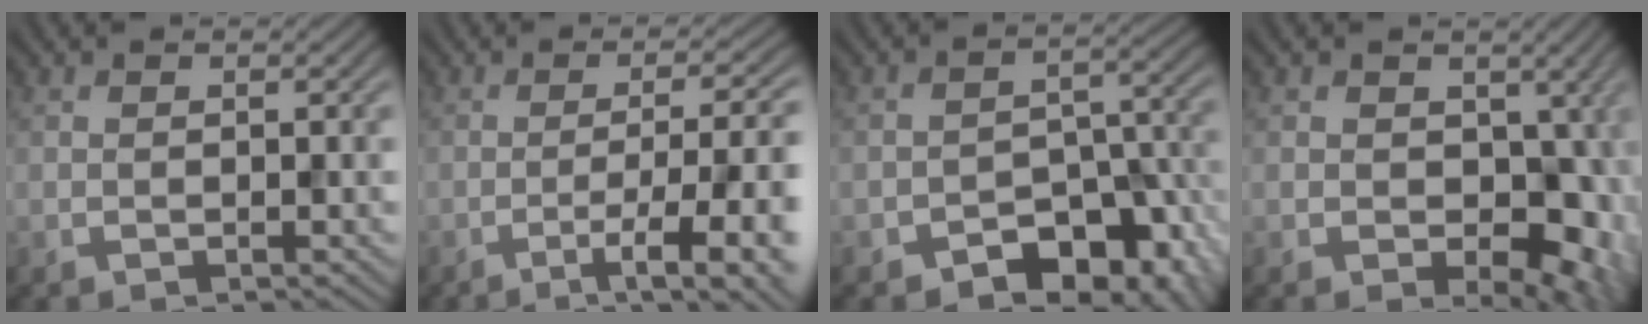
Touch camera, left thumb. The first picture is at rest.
{"total": 9.9, "force": [-3.9, 2.5, 8.7], "torque": [-0.117, 0.000, -0.051]}
{"total": 8.6, "force": [-5.4, 4.8, 4.5], "torque": [-0.048, -0.005, -0.089]}
{"total": 8.8, "force": [-1.3, 5.9, 6.3], "torque": [-0.087, -0.022, -0.012]}